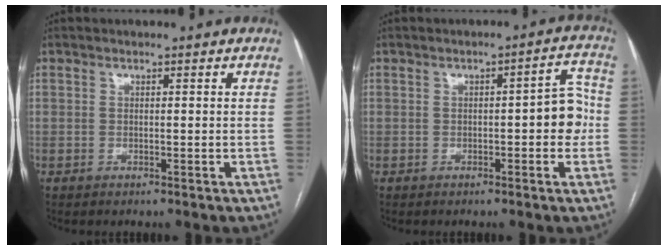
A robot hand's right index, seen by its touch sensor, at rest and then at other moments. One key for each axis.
{"total": 5.5, "fx": -0.7, "fy": 1.6, "fz": 5.2, "tx": -0.052, "ty": 0.022, "tz": -0.012}